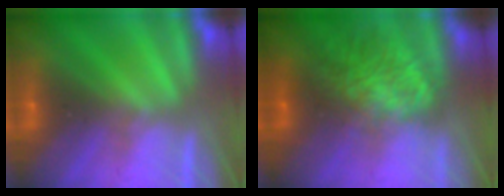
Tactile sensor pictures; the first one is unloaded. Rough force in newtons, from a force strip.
{"total": 10.2}